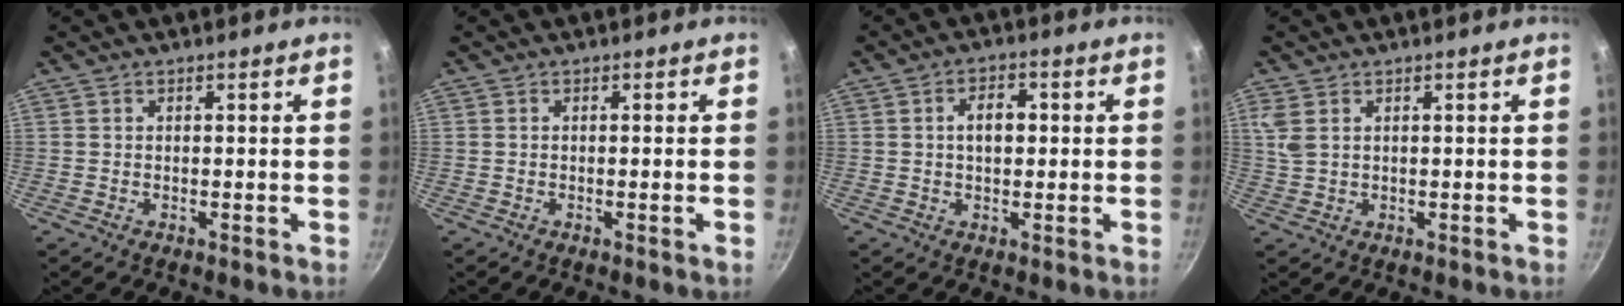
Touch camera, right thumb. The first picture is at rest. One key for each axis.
{"total": 0.8, "fx": -0.3, "fy": -0.2, "fz": 0.8, "tx": -0.017, "ty": 0.001, "tz": -0.005}
{"total": 4.9, "fx": 0.5, "fy": 3.1, "fz": 3.8, "tx": -0.041, "ty": 0.013, "tz": 0.004}
{"total": 3.5, "fx": 1.5, "fy": 2.1, "fz": 2.4, "tx": -0.053, "ty": 0.002, "tz": 0.034}